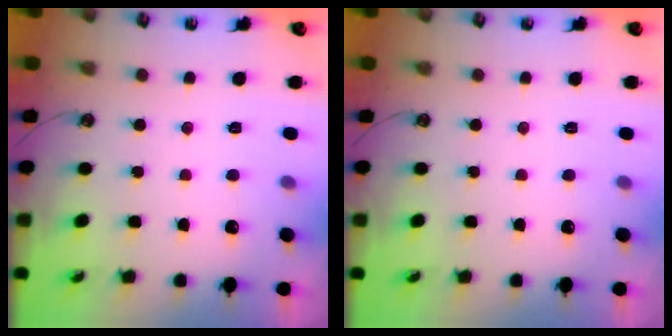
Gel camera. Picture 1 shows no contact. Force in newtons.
{"total": 0.0}